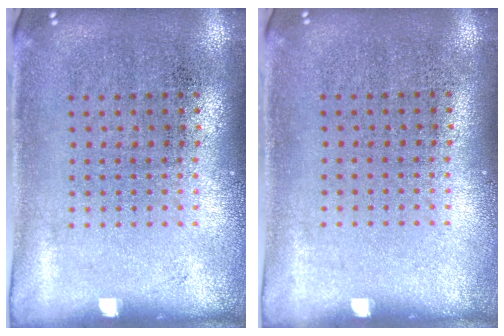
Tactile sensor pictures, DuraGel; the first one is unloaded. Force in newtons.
{"total": 0.0}